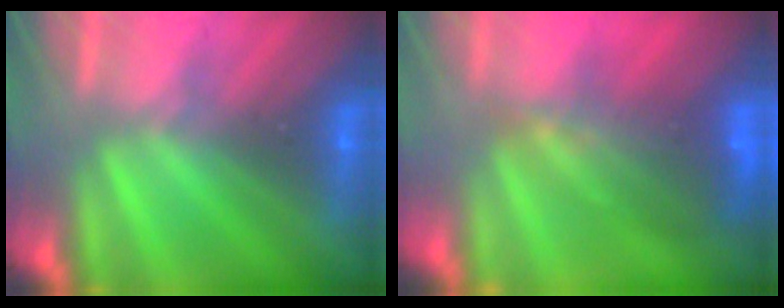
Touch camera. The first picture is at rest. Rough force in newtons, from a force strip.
{"total": 5.8}